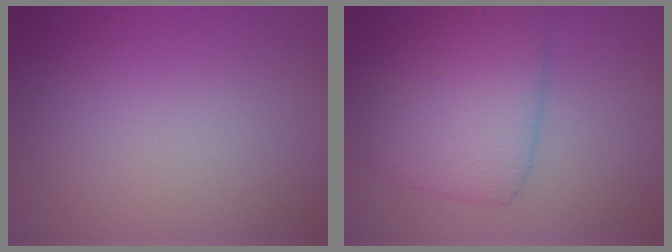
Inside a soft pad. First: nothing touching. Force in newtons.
{"total": 5.5, "press": 5.5, "slide": 0.2}